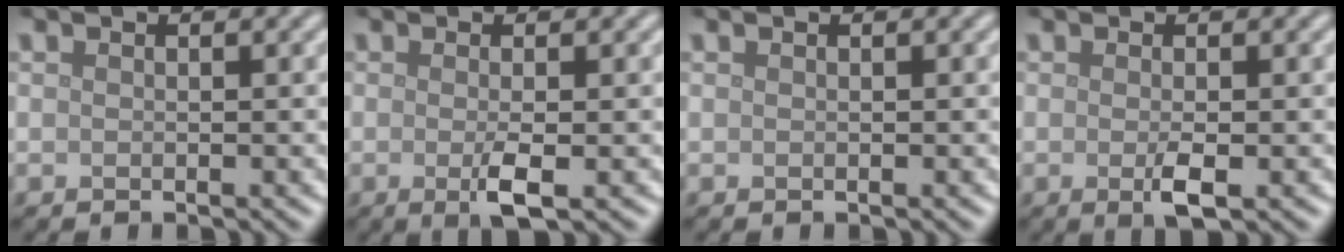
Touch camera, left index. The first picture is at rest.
{"total": 2.3, "force": [-0.5, 0.4, 2.2], "torque": [-0.043, -0.007, -0.009]}
{"total": 0.0}
{"total": 1.9, "force": [-0.5, 0.4, 1.8], "torque": [-0.033, -0.005, -0.008]}